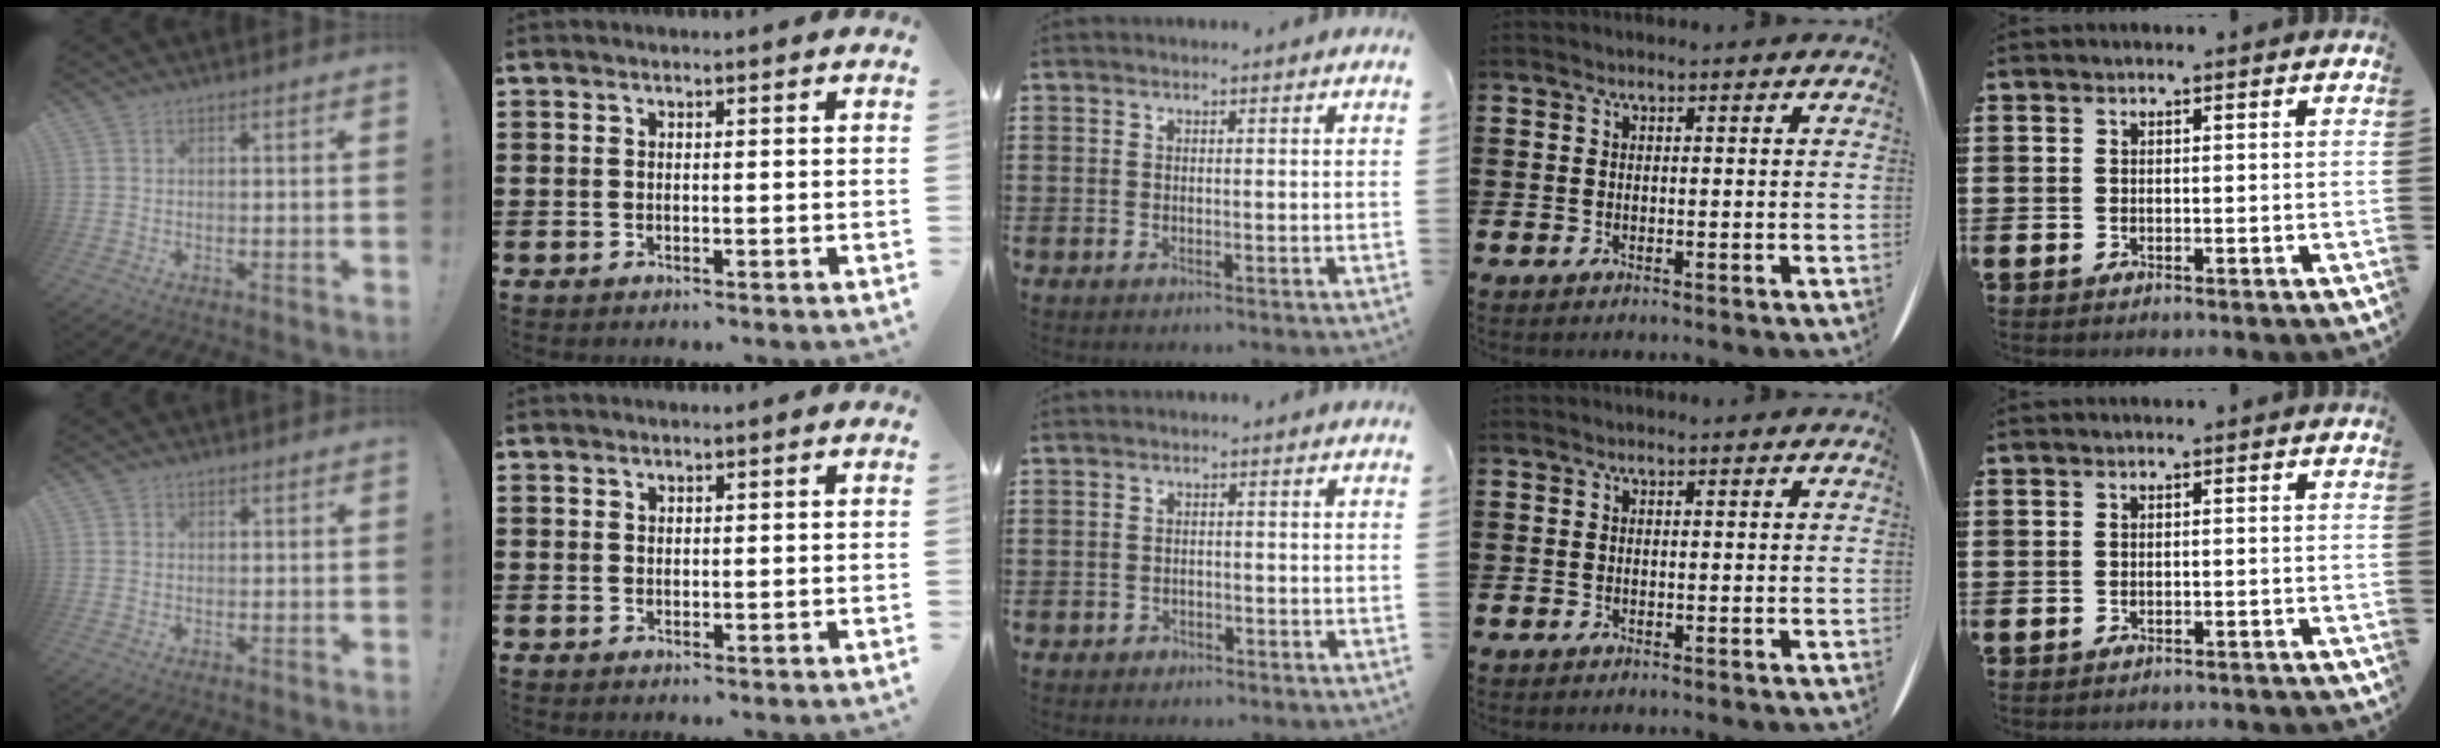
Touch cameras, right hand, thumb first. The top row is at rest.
{"thumb": {"total": 0.7, "force": [0.4, 0.5, -0.1], "torque": [0.007, -0.002, 0.006]}, "index": {"total": 0.6, "force": [0.5, 0.4, 0.1], "torque": [-0.003, 0.001, 0.010]}, "middle": {"total": 1.0, "force": [-0.8, 0.6, 0.1], "torque": [-0.005, 0.001, -0.018]}, "little": {"total": 0.7, "force": [-0.7, 0.0, 0.0], "torque": [-0.002, -0.001, -0.015]}}